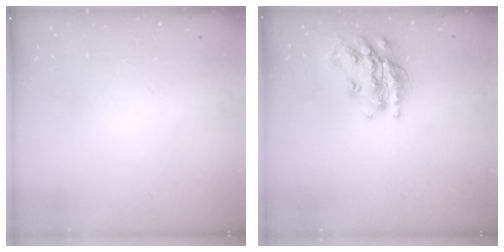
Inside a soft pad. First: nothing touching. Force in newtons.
{"total": 17.8, "press": 17.8, "slide": 1.3}